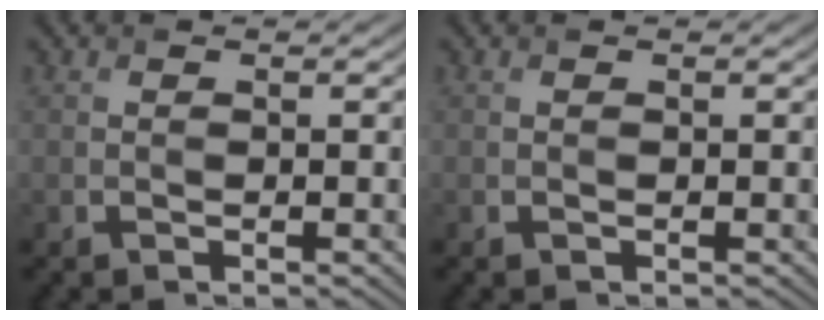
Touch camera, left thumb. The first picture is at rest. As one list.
[{"total": 0.0}]